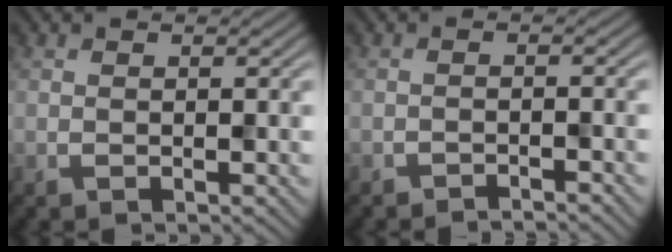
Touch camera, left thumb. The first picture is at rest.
{"total": 1.8, "force": [-1.6, -0.3, -0.9], "torque": [0.018, 0.006, -0.033]}